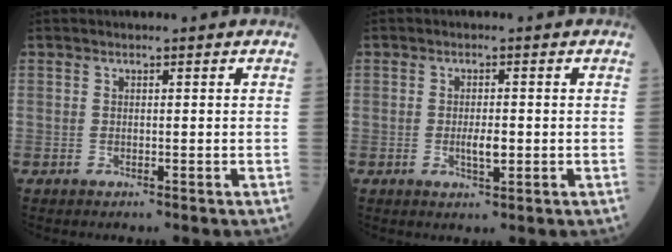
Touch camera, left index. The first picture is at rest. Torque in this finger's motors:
{"motor_torque": [0.56, 0.09, 0.07, 0.02]}